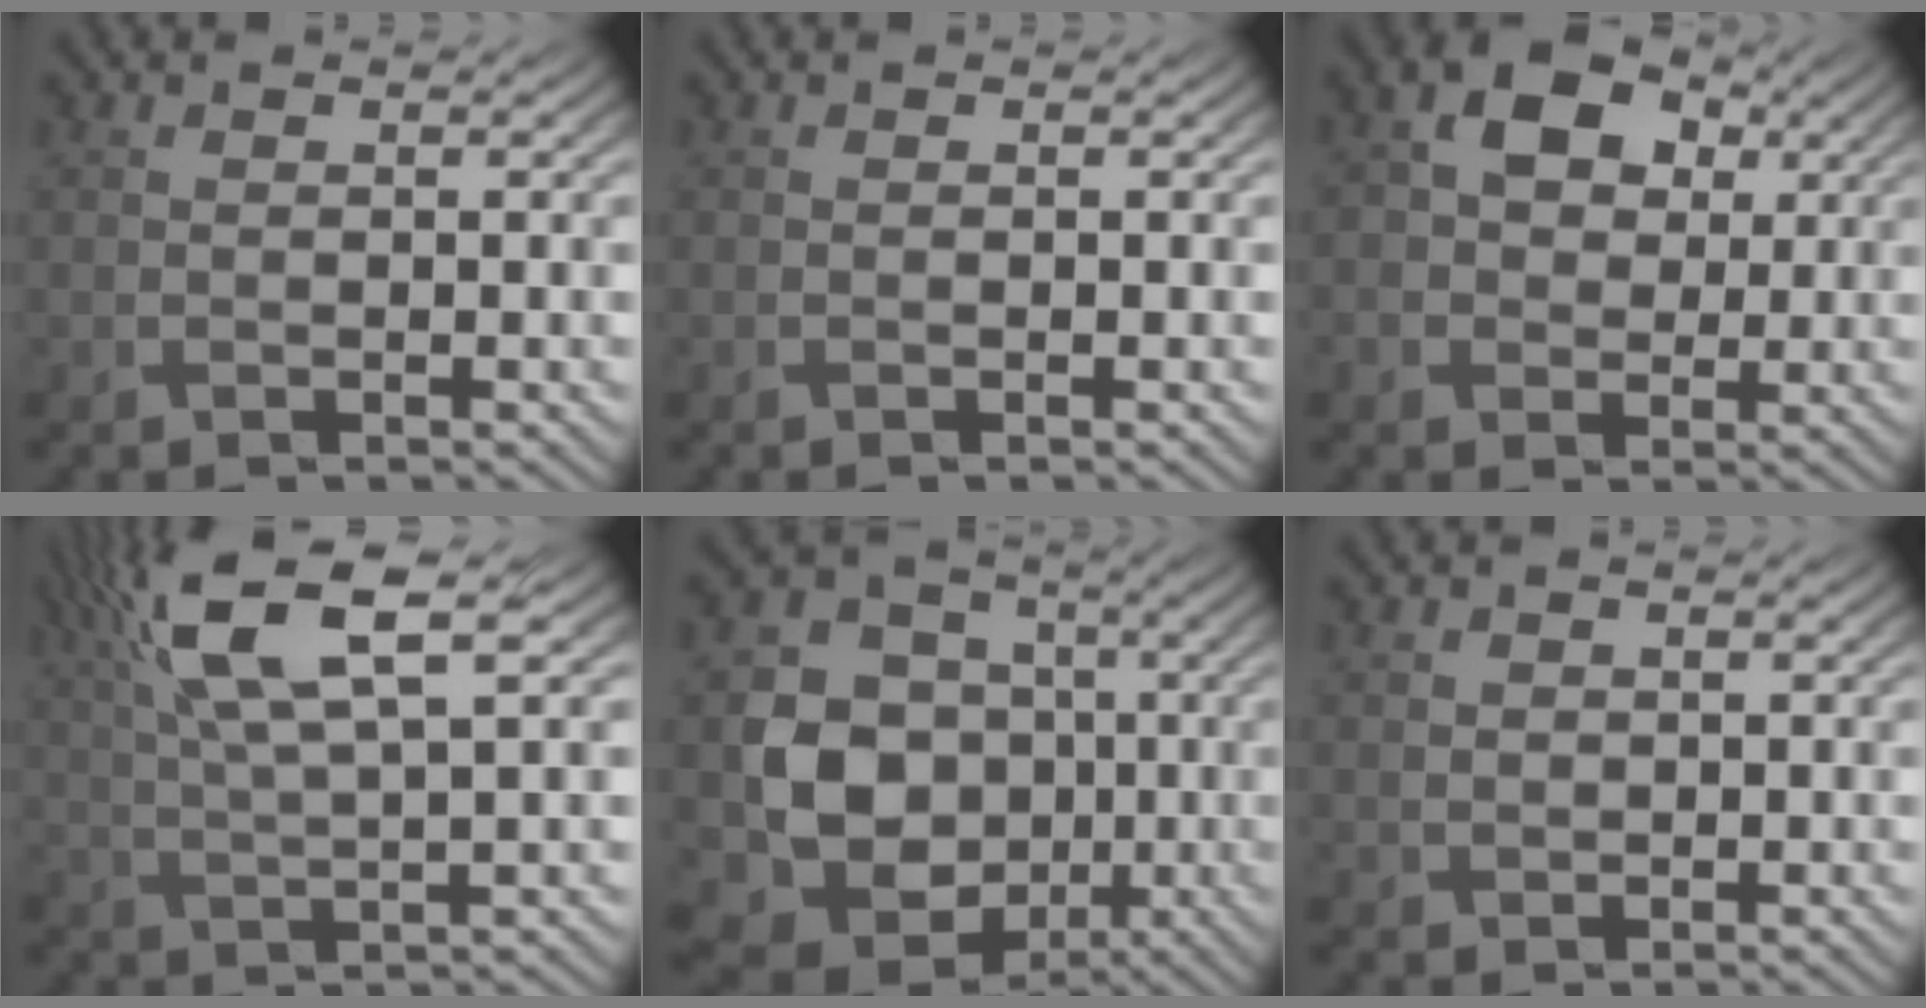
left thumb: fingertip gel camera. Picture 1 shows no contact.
{"total": 0.0}
{"total": 7.3, "force": [1.7, 5.7, 4.1], "torque": [-0.098, 0.013, 0.019]}
{"total": 11.2, "force": [5.0, 3.0, 9.6], "torque": [-0.206, 0.022, 0.091]}
{"total": 12.6, "force": [-2.6, 10.7, 6.0], "torque": [-0.140, -0.029, -0.051]}
{"total": 1.3, "force": [0.2, 1.3, 0.3], "torque": [-0.011, -0.006, 0.004]}